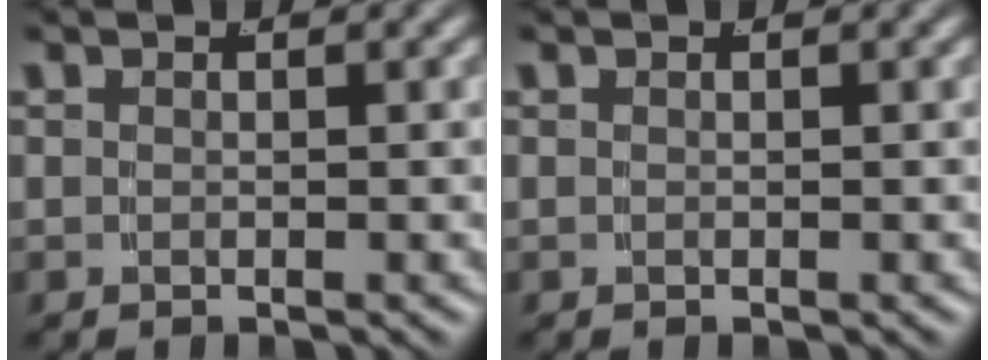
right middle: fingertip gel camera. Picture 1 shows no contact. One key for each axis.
{"total": 0.0}